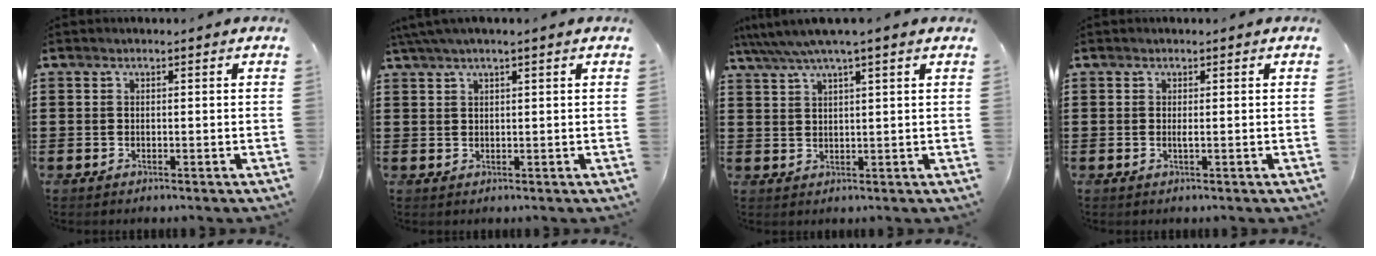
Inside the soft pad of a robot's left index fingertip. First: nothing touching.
{"total": 2.3, "force": [1.5, 0.1, 1.8], "torque": [-0.035, 0.002, 0.027]}
{"total": 4.1, "force": [2.8, -0.1, 3.0], "torque": [-0.065, -0.003, 0.047]}
{"total": 0.7, "force": [-0.1, -0.1, 0.7], "torque": [-0.014, -0.005, -0.001]}